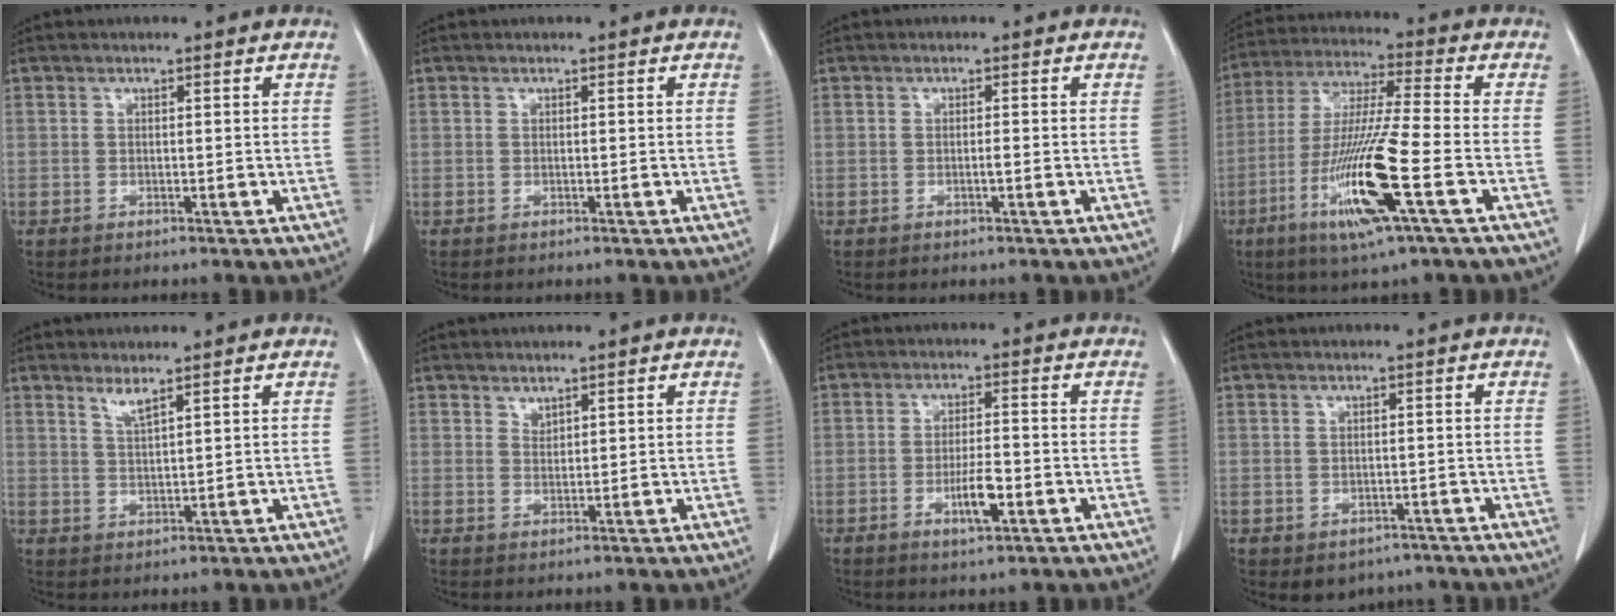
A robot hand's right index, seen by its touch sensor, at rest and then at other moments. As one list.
[{"total": 0.0}, {"total": 0.6, "force": [-0.2, -0.1, 0.6], "torque": [-0.012, 0.000, -0.005]}, {"total": 15.6, "force": [-5.8, -0.2, 14.5], "torque": [-0.297, -0.024, -0.111]}, {"total": 2.2, "force": [1.7, -0.2, 1.4], "torque": [-0.029, -0.010, 0.037]}, {"total": 1.2, "force": [1.1, 0.5, 0.3], "torque": [-0.003, -0.003, 0.021]}, {"total": 6.7, "force": [-2.6, 1.2, 6.1], "torque": [-0.112, -0.005, -0.043]}, {"total": 3.9, "force": [-2.6, 2.7, 0.7], "torque": [-0.001, 0.006, -0.030]}]